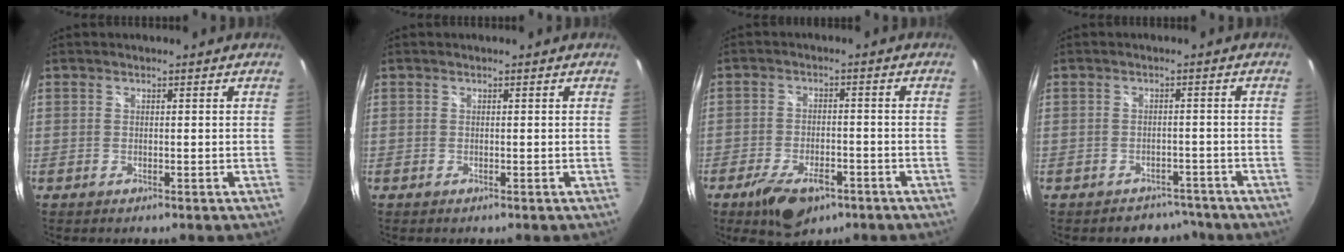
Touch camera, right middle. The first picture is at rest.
{"total": 0.0}
{"total": 9.9, "force": [-6.2, 4.5, 6.3], "torque": [-0.137, -0.019, -0.098]}
{"total": 5.4, "force": [-4.6, 2.8, 0.3], "torque": [-0.006, 0.011, -0.061]}